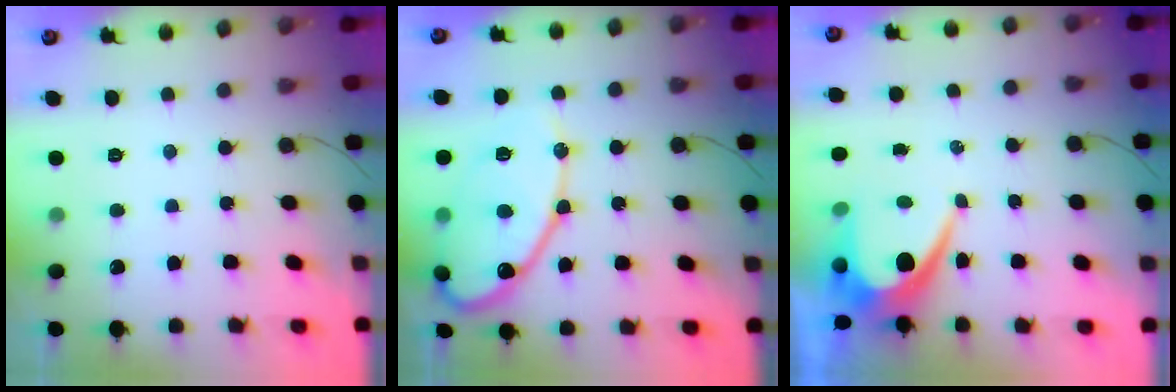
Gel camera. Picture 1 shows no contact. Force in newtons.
{"total": 16.3, "press": 16.2, "slide": 1.6}
{"total": 7.9, "press": 7.8, "slide": 0.5}